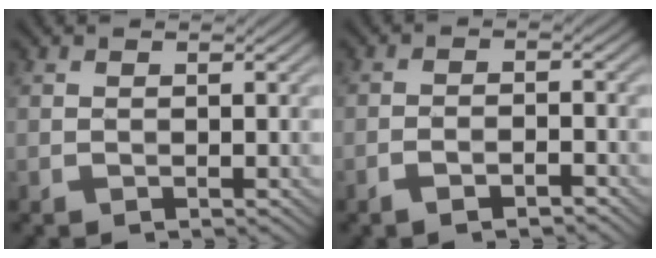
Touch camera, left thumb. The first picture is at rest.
{"total": 2.8, "force": [-2.0, 0.7, 1.8], "torque": [-0.034, 0.003, -0.038]}